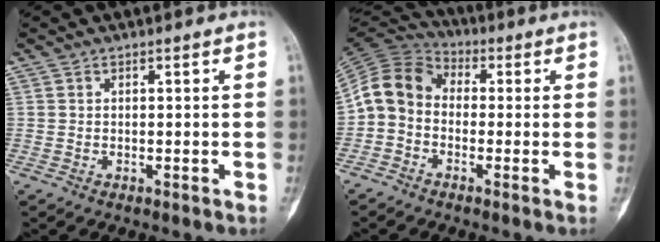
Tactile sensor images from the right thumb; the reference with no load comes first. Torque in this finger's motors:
{"motor_torque": [1.05, 1.04, 0.51, -0.61, 0.05]}